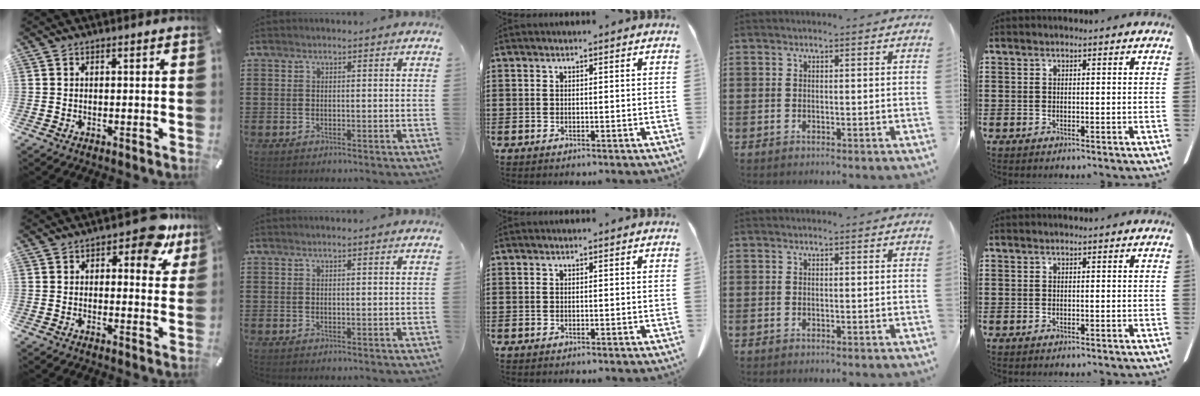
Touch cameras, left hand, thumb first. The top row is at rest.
{"thumb": {"total": 10.5, "force": [6.1, 5.1, 6.9], "torque": [-0.072, -0.032, 0.099]}, "index": {"total": 0.6, "force": [0.4, 0.0, 0.5], "torque": [-0.009, 0.000, 0.008]}}